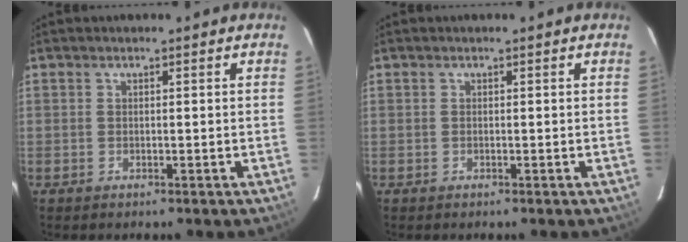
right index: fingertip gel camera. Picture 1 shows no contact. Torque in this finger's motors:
{"motor_torque": [0.06, 0.04, -0.01, 0.00]}